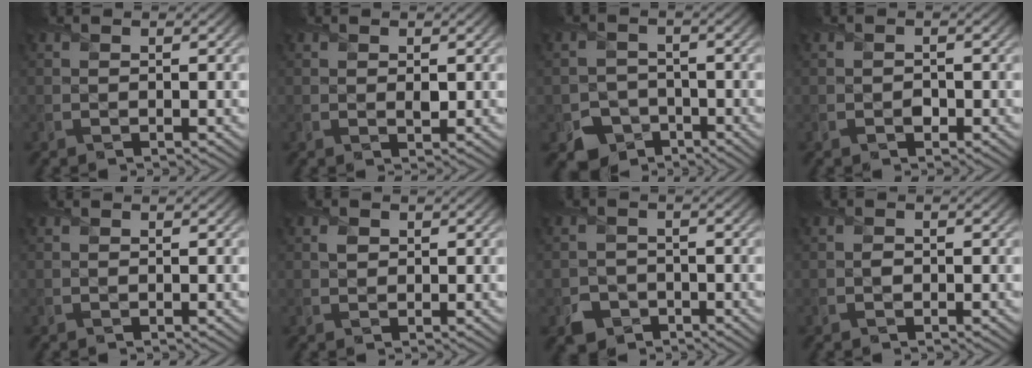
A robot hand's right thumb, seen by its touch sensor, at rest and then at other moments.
{"total": 0.9, "force": [0.2, 0.7, 0.6], "torque": [-0.009, -0.005, 0.006]}
{"total": 5.1, "force": [-3.2, 3.7, 1.3], "torque": [-0.020, -0.009, -0.059]}
{"total": 1.0, "force": [-0.5, 0.8, 0.4], "torque": [-0.005, -0.003, -0.011]}
{"total": 0.0}
{"total": 1.0, "force": [0.4, 0.9, 0.3], "torque": [-0.008, -0.002, 0.007]}
{"total": 3.3, "force": [-2.1, 2.5, 0.8], "torque": [-0.016, -0.009, -0.043]}
{"total": 0.7, "force": [-0.3, 0.6, 0.3], "torque": [-0.005, -0.002, -0.006]}